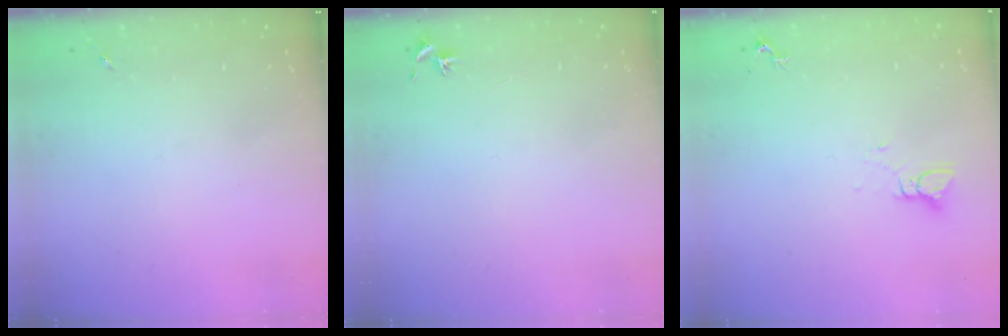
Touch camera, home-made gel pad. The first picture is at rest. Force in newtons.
{"total": 0.8, "press": 0.7, "slide": 0.3}
{"total": 3.0, "press": 3.0, "slide": 0.2}